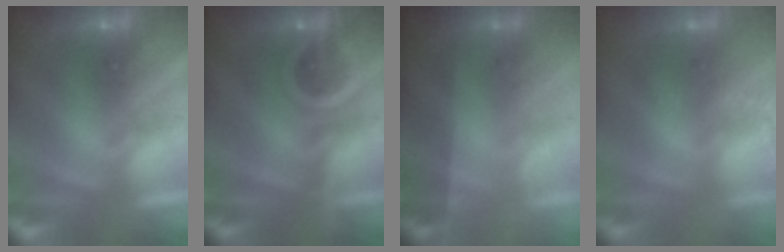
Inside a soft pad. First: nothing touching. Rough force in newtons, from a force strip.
{"total": 4.0}
{"total": 1.8}
{"total": 1.7}